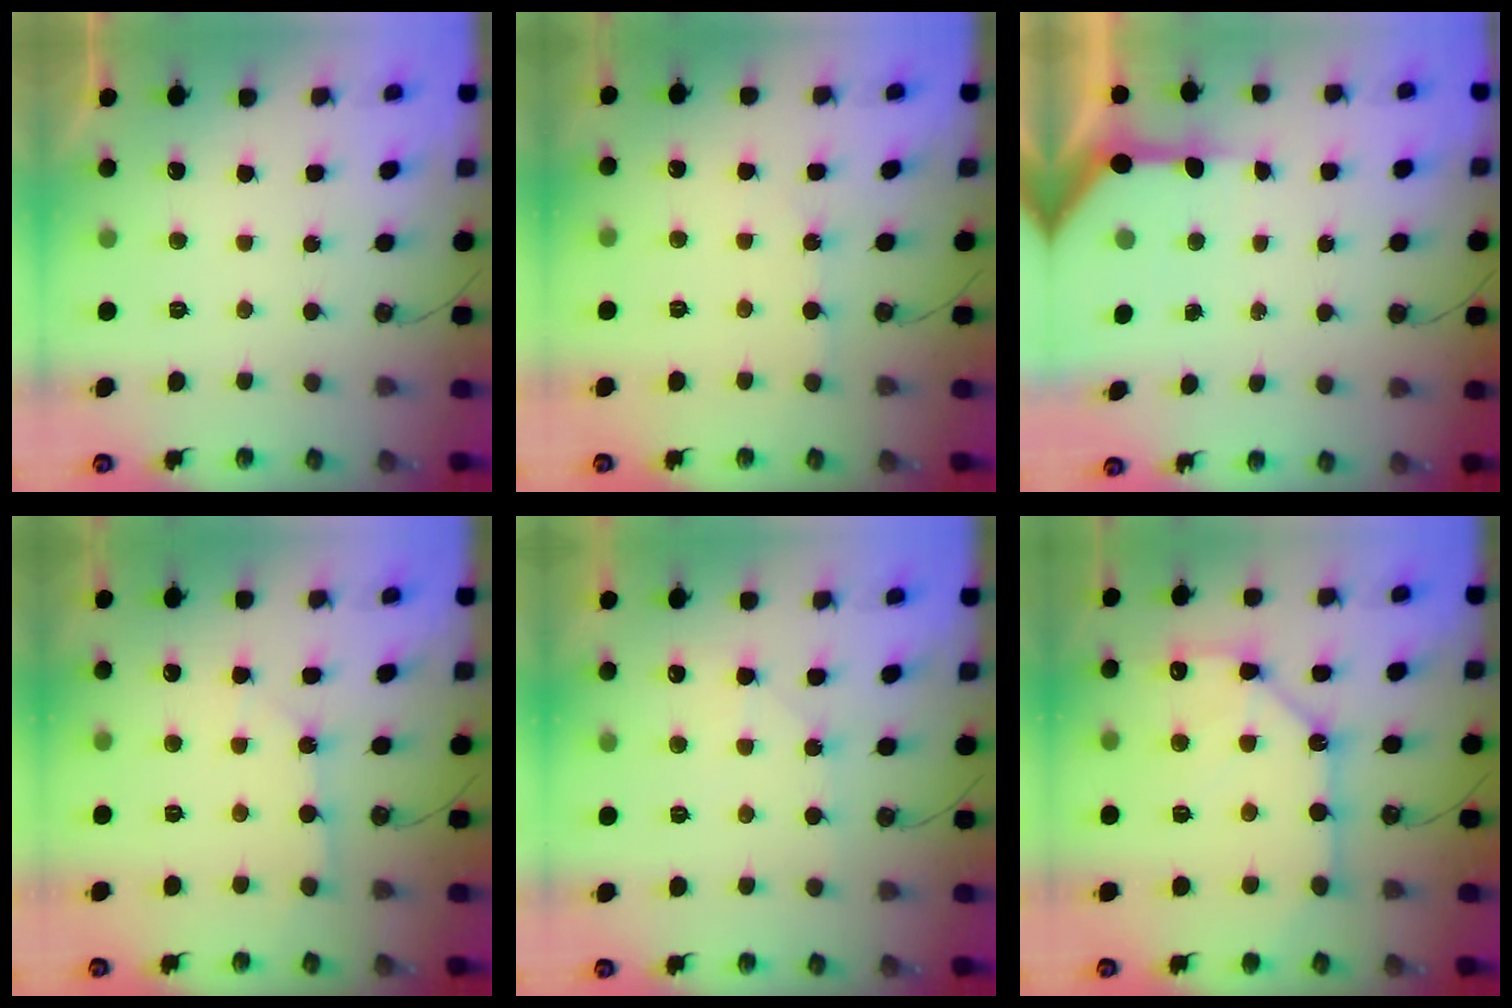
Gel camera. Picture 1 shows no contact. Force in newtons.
{"total": 2.9, "press": 2.9, "slide": 0.4}
{"total": 8.6, "press": 8.5, "slide": 1.0}
{"total": 2.8, "press": 2.8, "slide": 0.2}
{"total": 5.8, "press": 5.7, "slide": 0.7}
{"total": 14.0, "press": 13.9, "slide": 1.6}